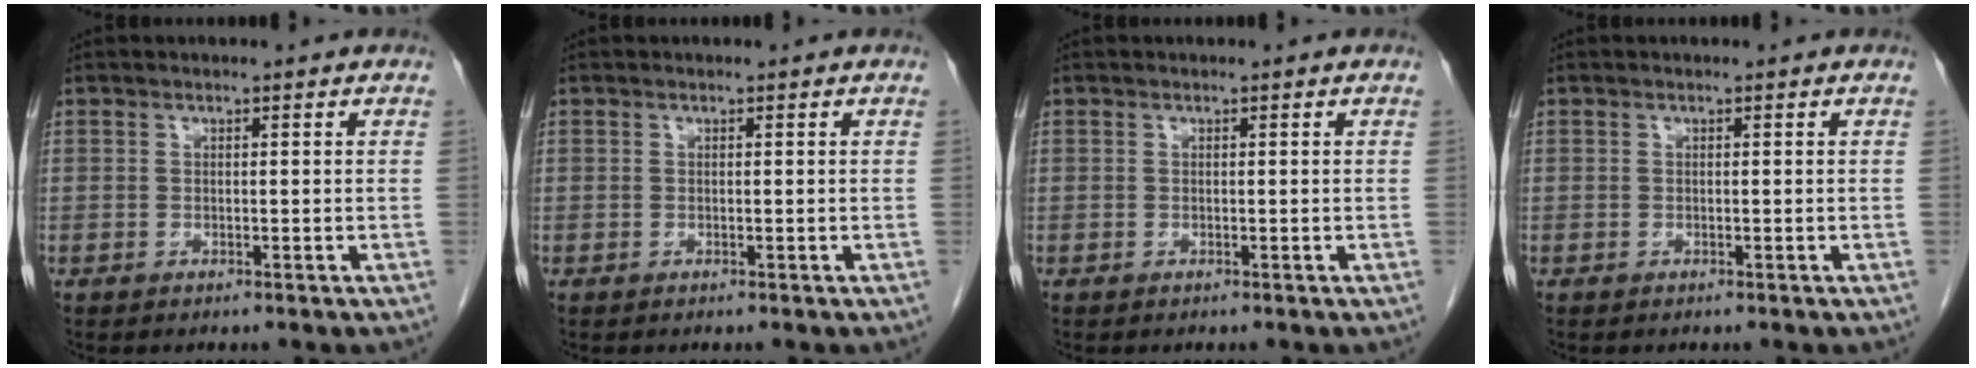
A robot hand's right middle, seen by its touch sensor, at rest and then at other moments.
{"total": 0.0}
{"total": 0.0}
{"total": 0.0}